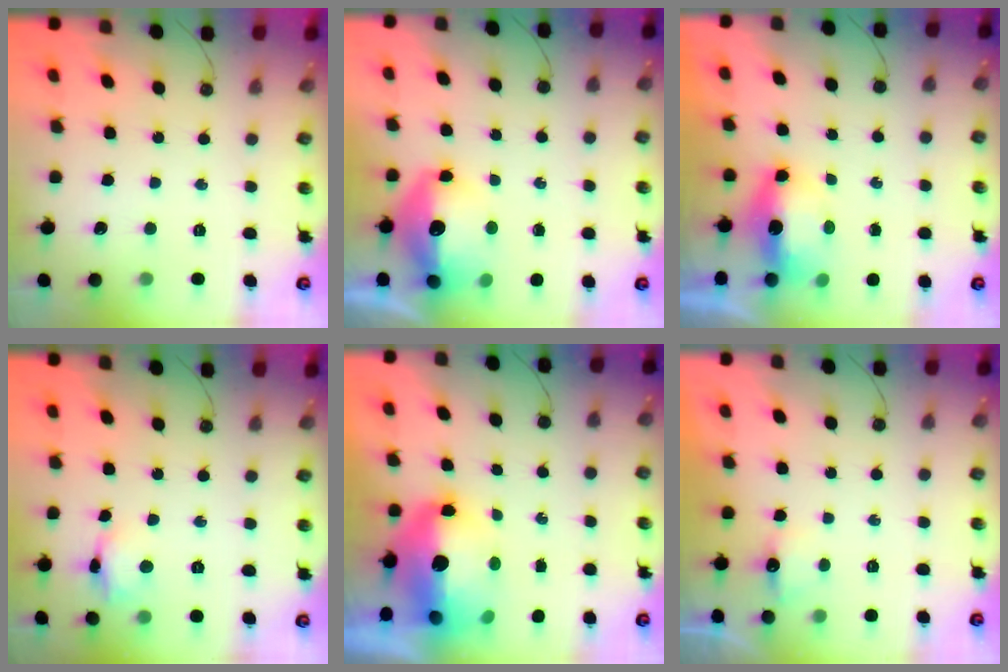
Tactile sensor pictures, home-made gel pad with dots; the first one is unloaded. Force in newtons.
{"total": 15.0, "press": 14.9, "slide": 1.2}
{"total": 6.6, "press": 6.6, "slide": 0.6}
{"total": 8.0, "press": 7.9, "slide": 0.5}
{"total": 13.3, "press": 13.1, "slide": 2.3}
{"total": 4.6, "press": 4.5, "slide": 0.6}